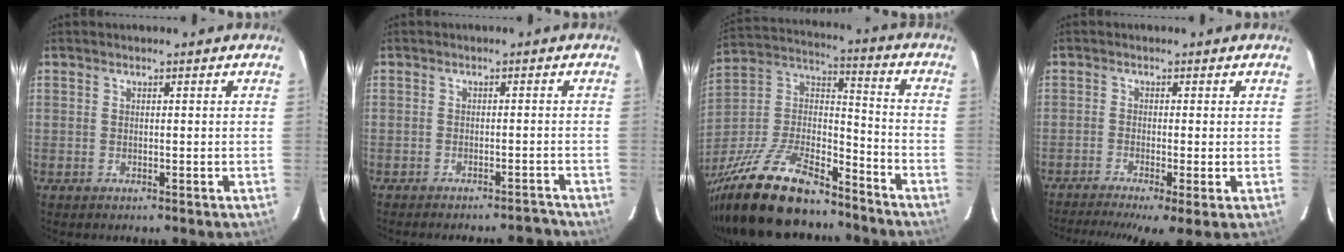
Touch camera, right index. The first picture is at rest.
{"total": 6.1, "force": [-5.8, 1.2, 1.5], "torque": [-0.026, 0.018, -0.065]}
{"total": 24.3, "force": [-18.5, 8.1, 13.5], "torque": [-0.283, -0.013, -0.315]}
{"total": 8.7, "force": [-5.7, 0.6, 6.5], "torque": [-0.132, -0.025, -0.093]}